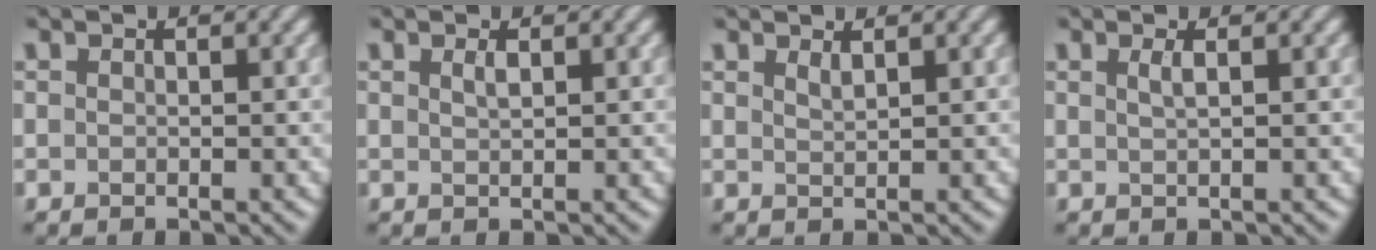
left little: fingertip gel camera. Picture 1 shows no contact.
{"total": 0.9, "force": [0.5, 0.3, 0.8], "torque": [-0.013, 0.002, 0.008]}
{"total": 1.0, "force": [0.8, 0.3, 0.6], "torque": [-0.008, 0.000, 0.014]}
{"total": 1.3, "force": [0.5, 0.4, 1.1], "torque": [-0.016, 0.002, 0.006]}